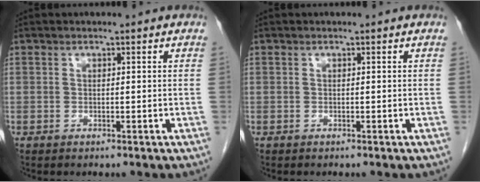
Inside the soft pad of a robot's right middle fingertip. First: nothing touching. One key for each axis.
{"total": 0.0}